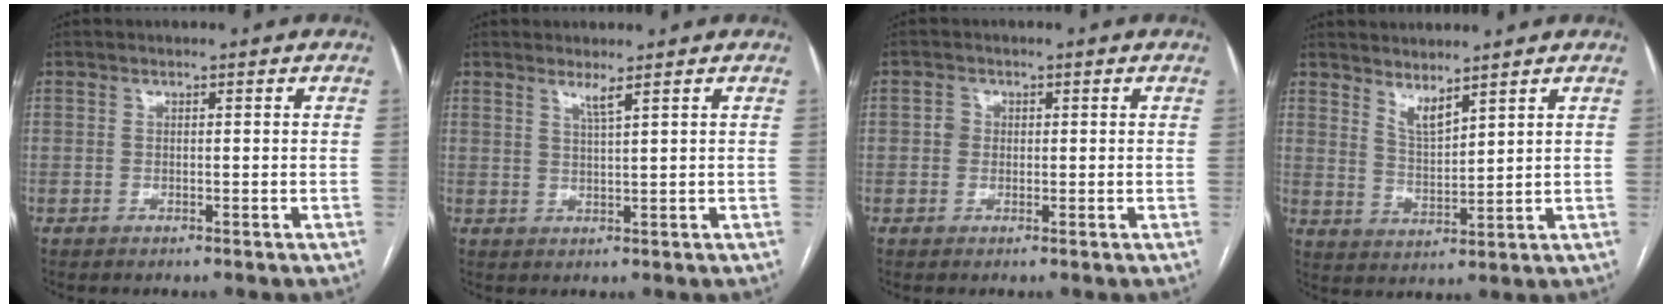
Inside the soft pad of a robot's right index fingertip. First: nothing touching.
{"total": 1.9, "force": [1.5, -0.5, 1.1], "torque": [-0.030, -0.011, 0.033]}
{"total": 1.6, "force": [0.3, 1.5, 0.5], "torque": [-0.011, 0.006, 0.007]}
{"total": 4.0, "force": [3.4, 0.5, 2.1], "torque": [-0.045, -0.017, 0.073]}